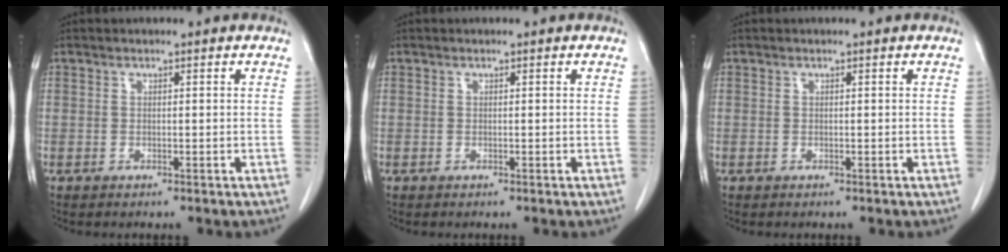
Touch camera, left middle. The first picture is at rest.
{"total": 0.0}
{"total": 0.0}